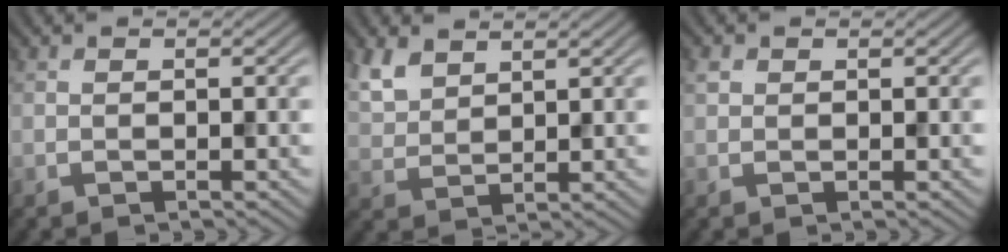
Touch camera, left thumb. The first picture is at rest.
{"total": 4.6, "force": [3.1, 2.4, 2.5], "torque": [-0.071, 0.001, 0.072]}
{"total": 0.9, "force": [0.4, 0.8, 0.3], "torque": [-0.007, 0.002, 0.007]}